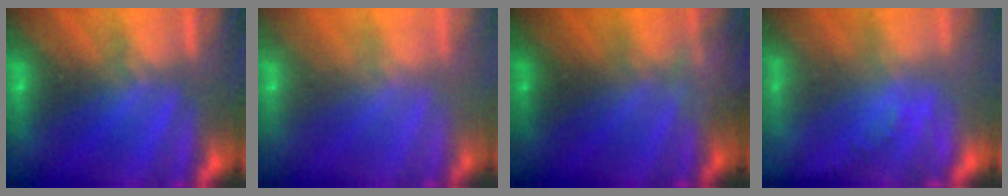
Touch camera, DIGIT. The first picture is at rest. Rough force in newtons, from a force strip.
{"total": 2.8}
{"total": 2.3}
{"total": 1.3}